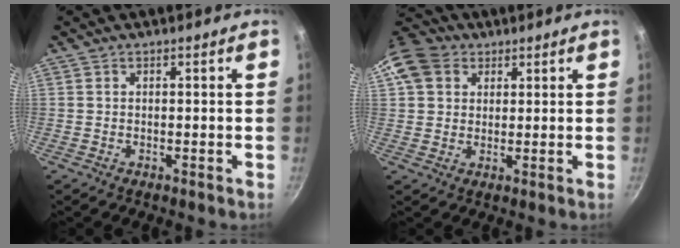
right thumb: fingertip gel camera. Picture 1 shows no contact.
{"total": 10.8, "force": [4.0, 8.7, 4.9], "torque": [-0.080, 0.017, 0.062]}